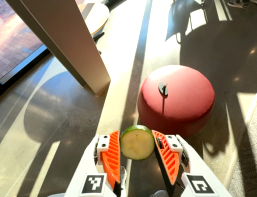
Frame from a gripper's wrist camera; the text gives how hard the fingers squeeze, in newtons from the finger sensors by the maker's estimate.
{"total": 9.6, "left": 9.6, "right": 9.6}